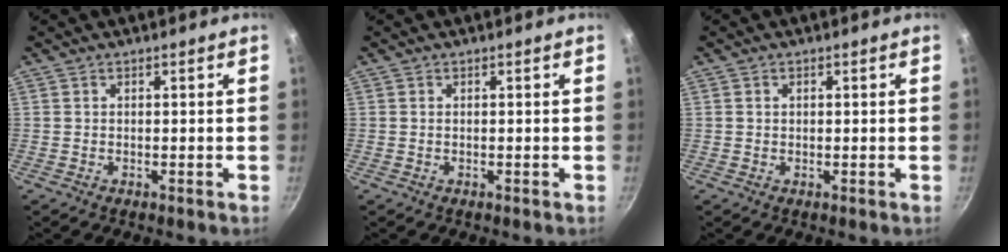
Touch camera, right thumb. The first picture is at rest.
{"total": 0.0}
{"total": 0.7, "force": [0.2, 0.6, 0.4], "torque": [-0.004, 0.004, 0.003]}